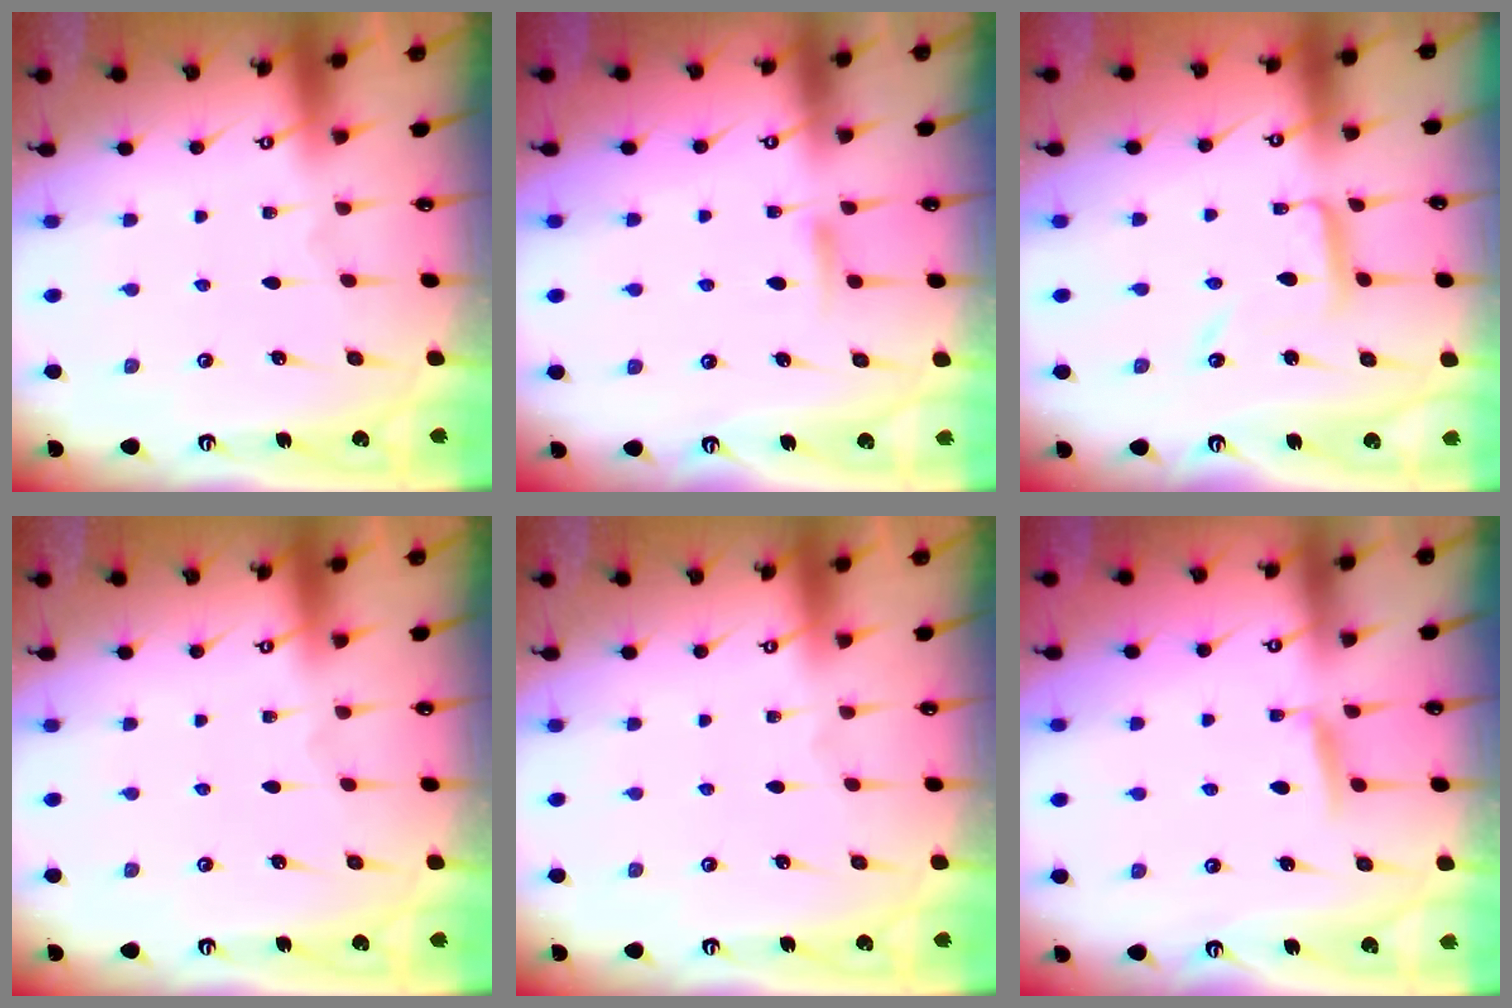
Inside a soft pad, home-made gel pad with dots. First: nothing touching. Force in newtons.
{"total": 5.4, "press": 5.4, "slide": 0.8}
{"total": 9.2, "press": 9.2, "slide": 0.6}
{"total": 0.0}
{"total": 0.0}
{"total": 5.2, "press": 5.2, "slide": 0.7}